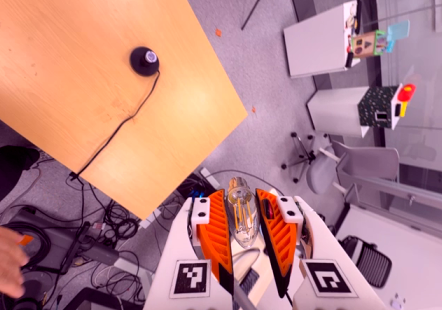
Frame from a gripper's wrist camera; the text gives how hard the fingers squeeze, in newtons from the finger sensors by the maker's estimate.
{"total": 8.4, "left": 7.6, "right": 9.3}